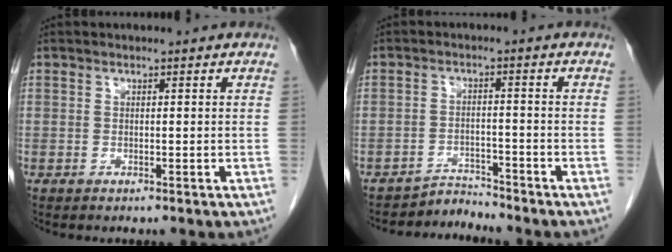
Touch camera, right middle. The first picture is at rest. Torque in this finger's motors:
{"motor_torque": [-0.09, -0.08, -0.08, -0.03]}